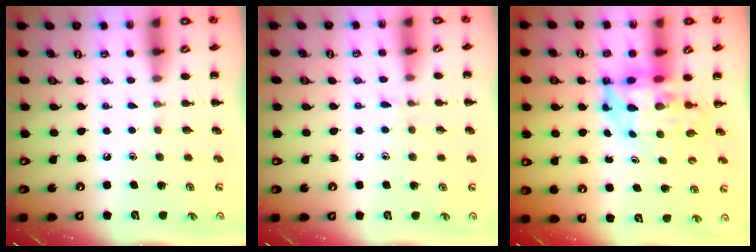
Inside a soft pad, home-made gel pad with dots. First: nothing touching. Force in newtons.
{"total": 4.8, "press": 4.4, "slide": 1.9}
{"total": 6.8, "press": 6.4, "slide": 2.3}